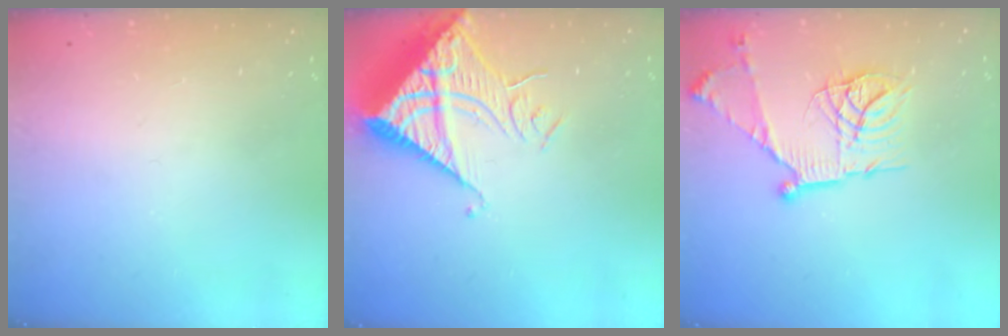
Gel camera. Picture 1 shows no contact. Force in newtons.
{"total": 16.2, "press": 16.1, "slide": 2.1}
{"total": 18.9, "press": 18.8, "slide": 1.9}